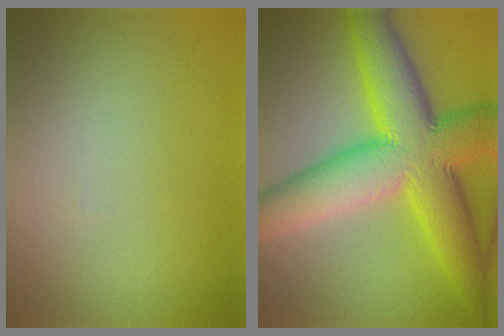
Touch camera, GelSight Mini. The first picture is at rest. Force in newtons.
{"total": 12.7, "press": 12.7, "slide": 0.2}